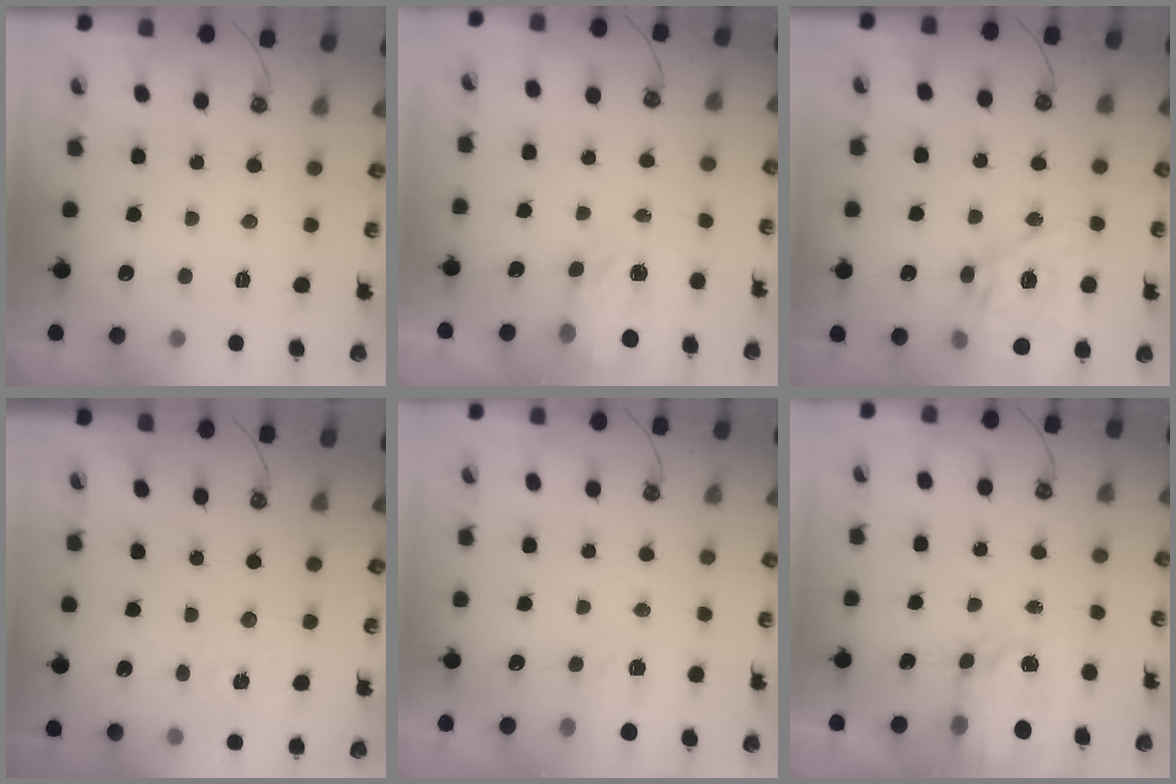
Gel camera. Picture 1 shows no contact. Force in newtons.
{"total": 4.0, "press": 3.9, "slide": 0.7}
{"total": 17.0, "press": 17.0, "slide": 1.6}
{"total": 2.9, "press": 2.9, "slide": 0.3}
{"total": 3.5, "press": 3.5, "slide": 0.4}
{"total": 6.2, "press": 6.2, "slide": 0.6}